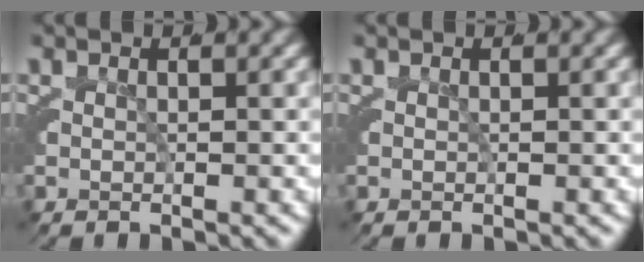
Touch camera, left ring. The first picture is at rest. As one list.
[{"total": 0.0}]